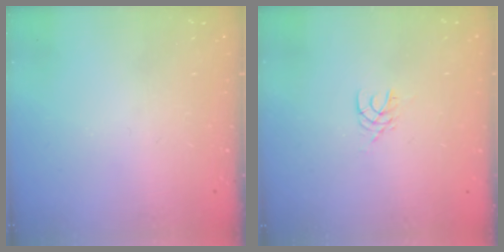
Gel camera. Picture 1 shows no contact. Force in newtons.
{"total": 2.5, "press": 2.5, "slide": 0.4}